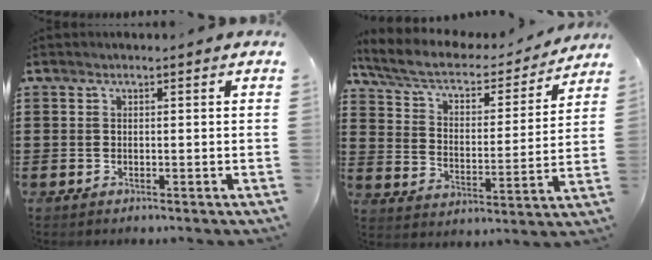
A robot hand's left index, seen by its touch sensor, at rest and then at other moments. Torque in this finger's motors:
{"motor_torque": [0.33, -0.27, 0.24, 0.07]}